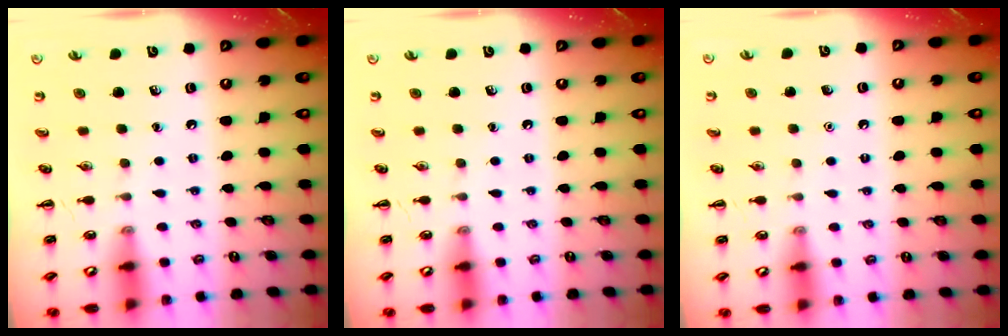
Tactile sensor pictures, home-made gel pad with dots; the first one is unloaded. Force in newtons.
{"total": 0.0}
{"total": 1.6, "press": 1.6, "slide": 0.1}